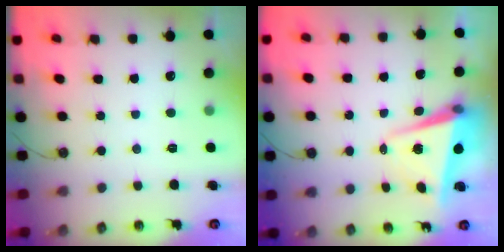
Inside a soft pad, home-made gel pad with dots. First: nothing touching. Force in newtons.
{"total": 5.5, "press": 5.2, "slide": 1.8}